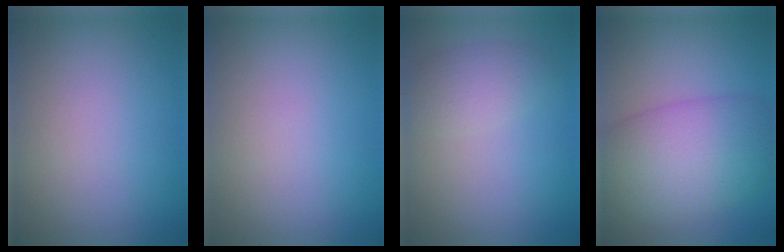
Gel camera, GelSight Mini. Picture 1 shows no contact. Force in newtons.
{"total": 0.0}
{"total": 2.6, "press": 2.6, "slide": 0.1}
{"total": 9.5, "press": 9.5, "slide": 0.3}